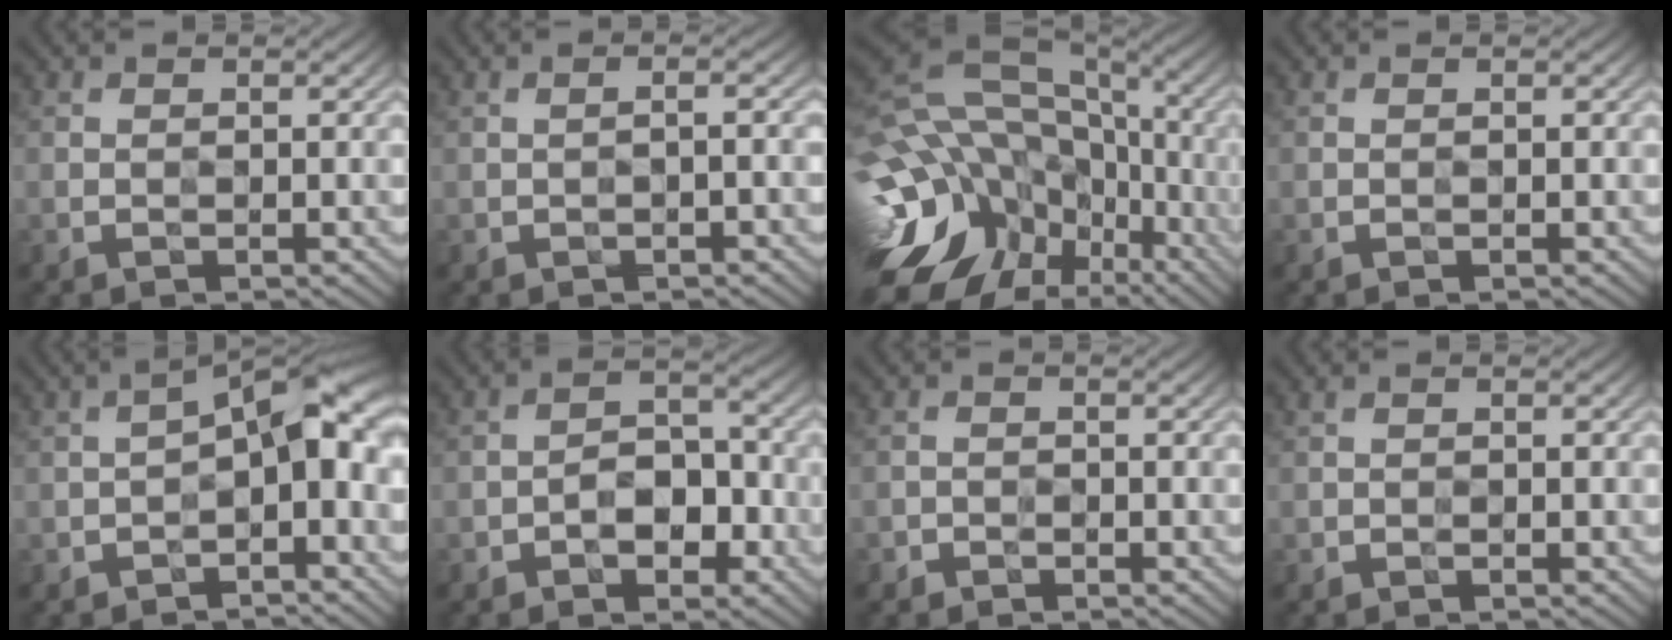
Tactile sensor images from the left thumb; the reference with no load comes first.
{"total": 1.1, "force": [-0.8, -0.5, 0.6], "torque": [-0.015, 0.006, -0.015]}
{"total": 19.1, "force": [-4.9, 14.2, 11.7], "torque": [-0.279, -0.003, -0.053]}
{"total": 0.0}
{"total": 7.9, "force": [-1.9, 3.5, 6.9], "torque": [-0.096, 0.016, -0.042]}
{"total": 4.1, "force": [-2.0, 2.3, 2.8], "torque": [-0.034, 0.015, -0.038]}
{"total": 1.0, "force": [-0.9, 0.3, -0.3], "torque": [0.013, 0.007, -0.019]}
{"total": 0.0}